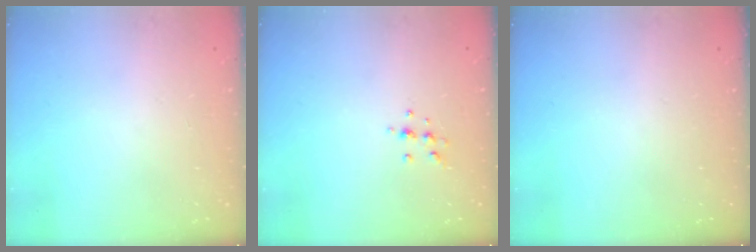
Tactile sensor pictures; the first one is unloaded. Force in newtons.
{"total": 6.2, "press": 6.1, "slide": 0.8}
{"total": 0.0}